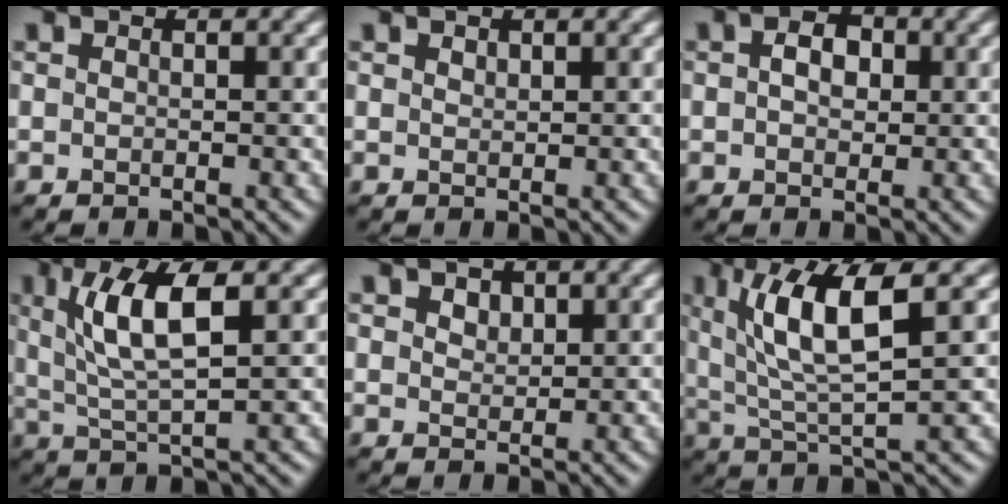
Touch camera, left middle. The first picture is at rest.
{"total": 0.7, "force": [0.5, 0.3, 0.2], "torque": [-0.004, -0.002, 0.011]}
{"total": 2.8, "force": [0.5, 1.9, 2.0], "torque": [-0.035, 0.005, 0.003]}
{"total": 6.4, "force": [2.0, 1.7, 5.8], "torque": [-0.104, 0.003, 0.038]}
{"total": 1.8, "force": [1.1, 1.1, 0.7], "torque": [-0.012, 0.002, 0.013]}
{"total": 7.4, "force": [2.5, 1.7, 6.8], "torque": [-0.124, 0.001, 0.046]}